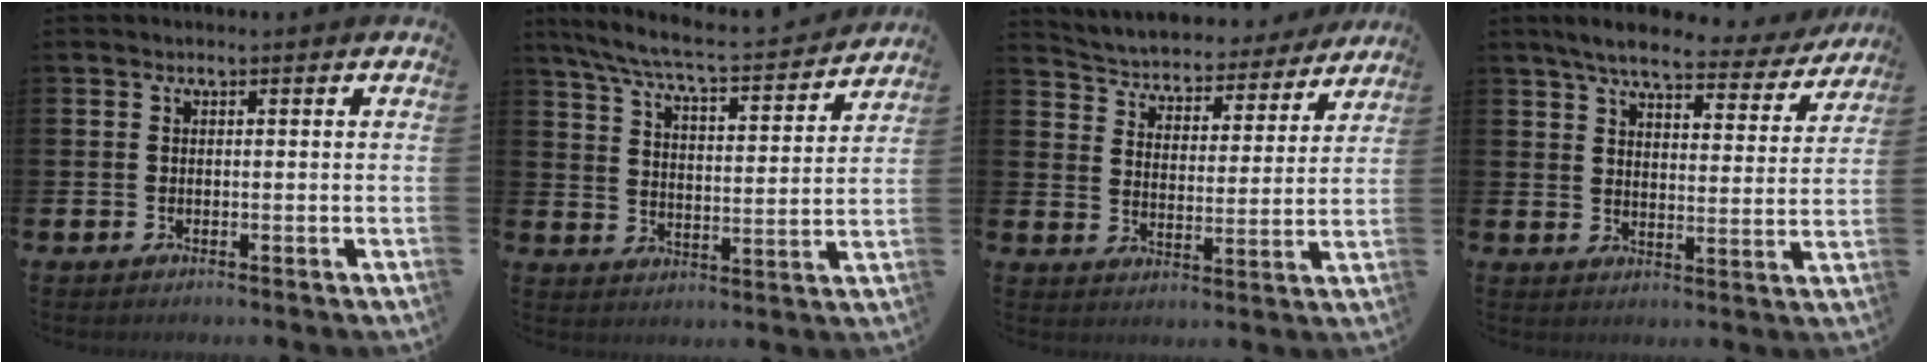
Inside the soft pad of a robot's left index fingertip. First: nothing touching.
{"total": 7.2, "force": [6.6, 0.3, 2.8], "torque": [-0.085, -0.049, 0.109]}
{"total": 4.5, "force": [4.2, 1.3, 0.5], "torque": [-0.040, -0.039, 0.067]}
{"total": 6.6, "force": [5.9, 1.2, 2.7], "torque": [-0.067, -0.032, 0.097]}